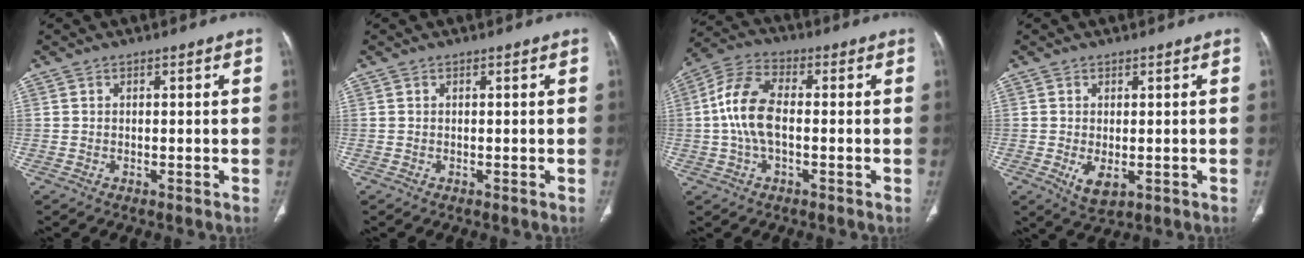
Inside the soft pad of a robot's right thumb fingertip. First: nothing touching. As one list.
[{"total": 0.0}, {"total": 10.2, "force": [-0.5, 5.5, 8.6], "torque": [-0.181, 0.028, -0.012]}, {"total": 4.0, "force": [-0.8, 2.2, 3.3], "torque": [-0.057, -0.012, -0.002]}]